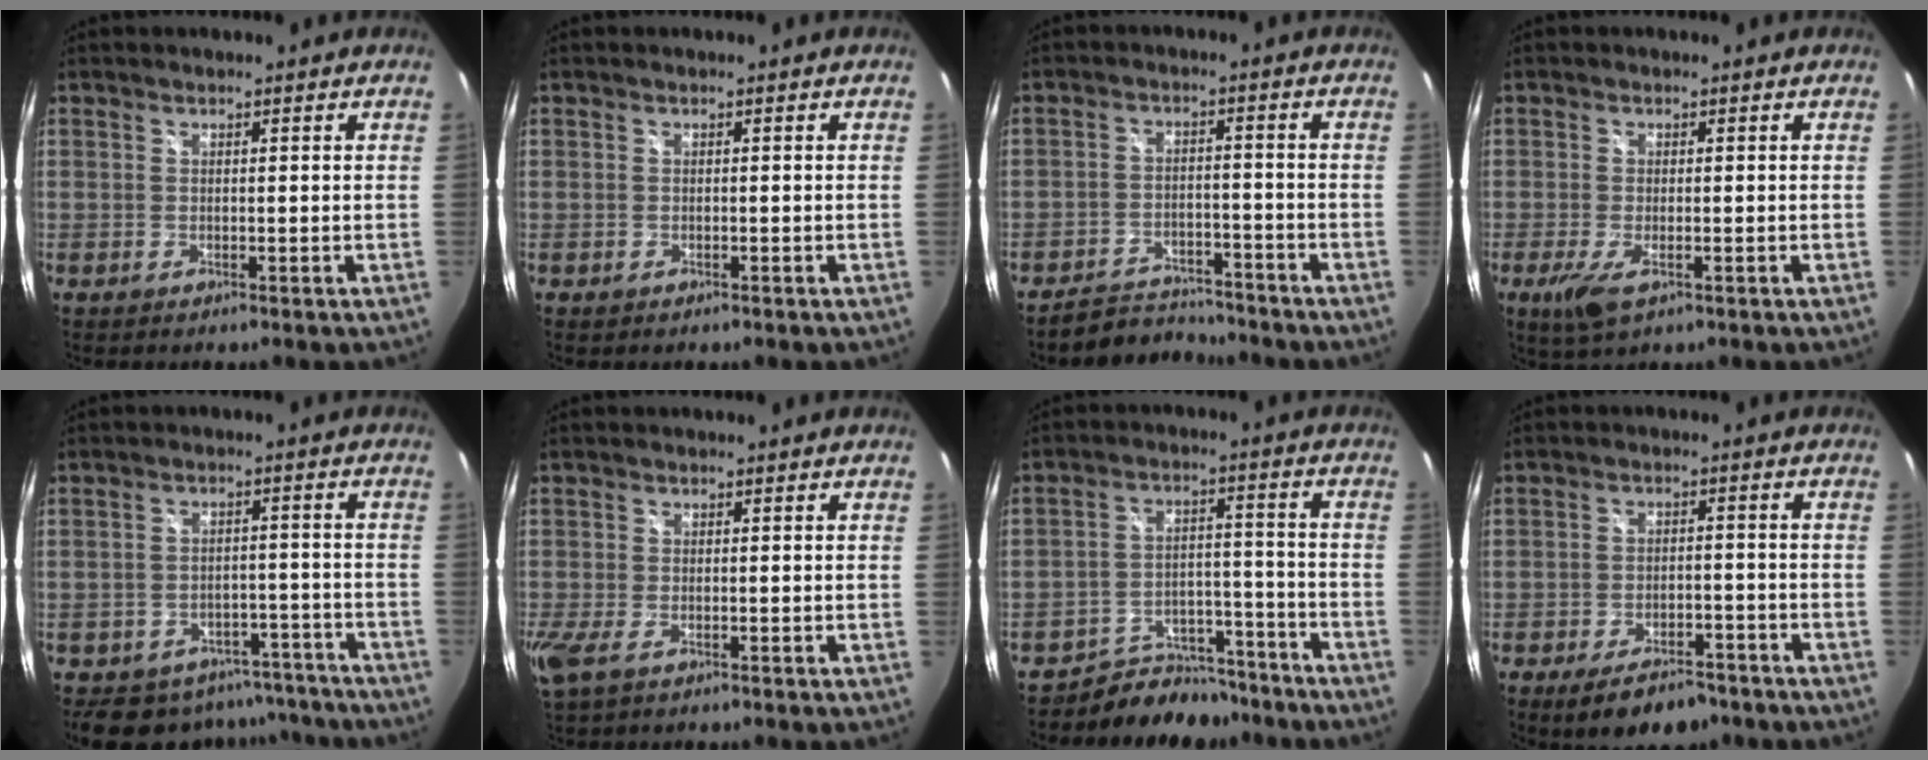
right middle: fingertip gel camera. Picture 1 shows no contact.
{"total": 0.0}
{"total": 7.9, "force": [-7.6, 2.0, 1.4], "torque": [-0.048, 0.006, -0.114]}
{"total": 7.0, "force": [-3.4, 2.8, 5.5], "torque": [-0.123, -0.025, -0.060]}
{"total": 12.5, "force": [-10.1, 6.6, 3.5], "torque": [-0.071, 0.021, -0.116]}
{"total": 4.1, "force": [-1.9, 1.7, 3.2], "torque": [-0.071, -0.016, -0.032]}
{"total": 10.1, "force": [-9.0, 4.5, 1.2], "torque": [-0.026, 0.029, -0.126]}
{"total": 8.7, "force": [-6.3, 3.8, 4.6], "torque": [-0.096, -0.005, -0.091]}